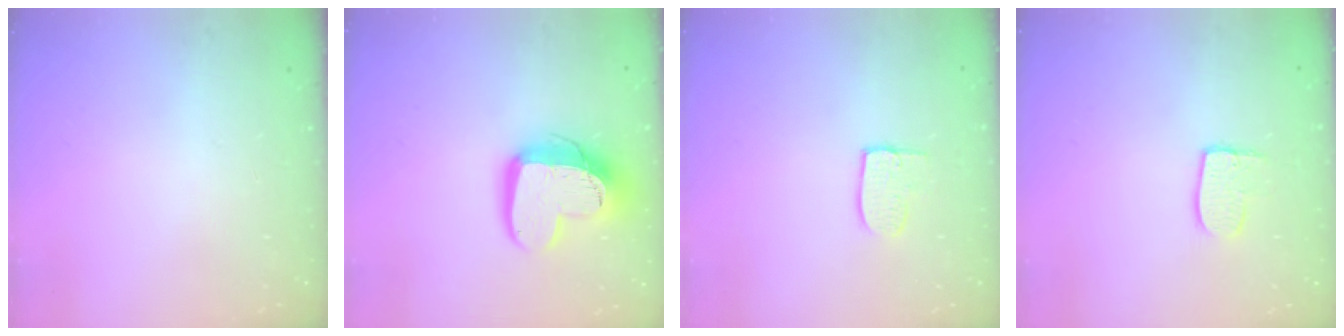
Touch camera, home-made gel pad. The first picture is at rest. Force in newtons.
{"total": 16.9, "press": 16.9, "slide": 1.4}
{"total": 7.7, "press": 7.7, "slide": 0.6}
{"total": 6.9, "press": 6.9, "slide": 0.6}